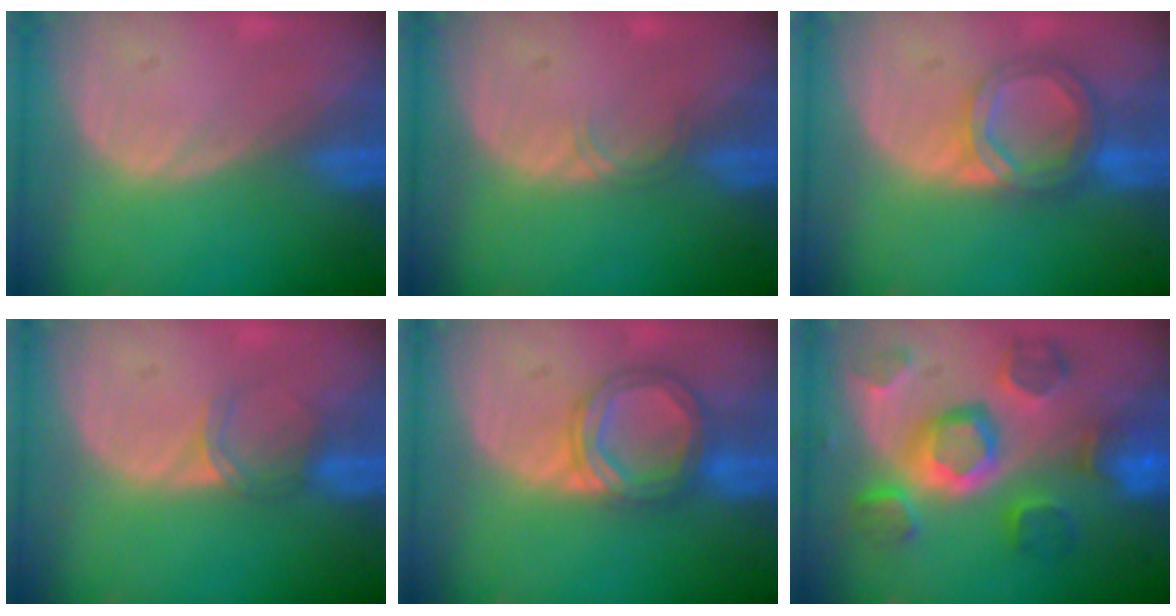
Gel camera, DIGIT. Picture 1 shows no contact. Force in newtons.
{"total": 1.1, "press": 1.1, "slide": 0.1}
{"total": 6.4, "press": 5.6, "slide": 3.1}
{"total": 2.9, "press": 2.5, "slide": 1.5}
{"total": 5.8, "press": 5.8, "slide": 0.2}
{"total": 11.6, "press": 10.0, "slide": 5.8}